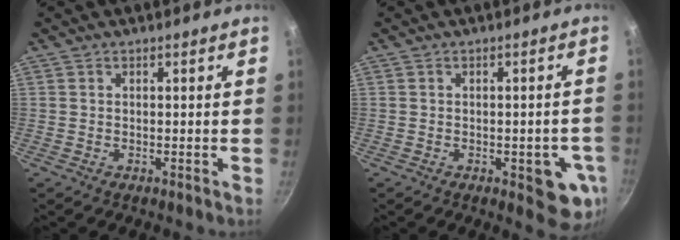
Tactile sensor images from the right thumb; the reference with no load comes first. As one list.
[{"total": 8.1, "force": [-2.4, 3.4, 6.9], "torque": [-0.055, 0.002, -0.027]}]